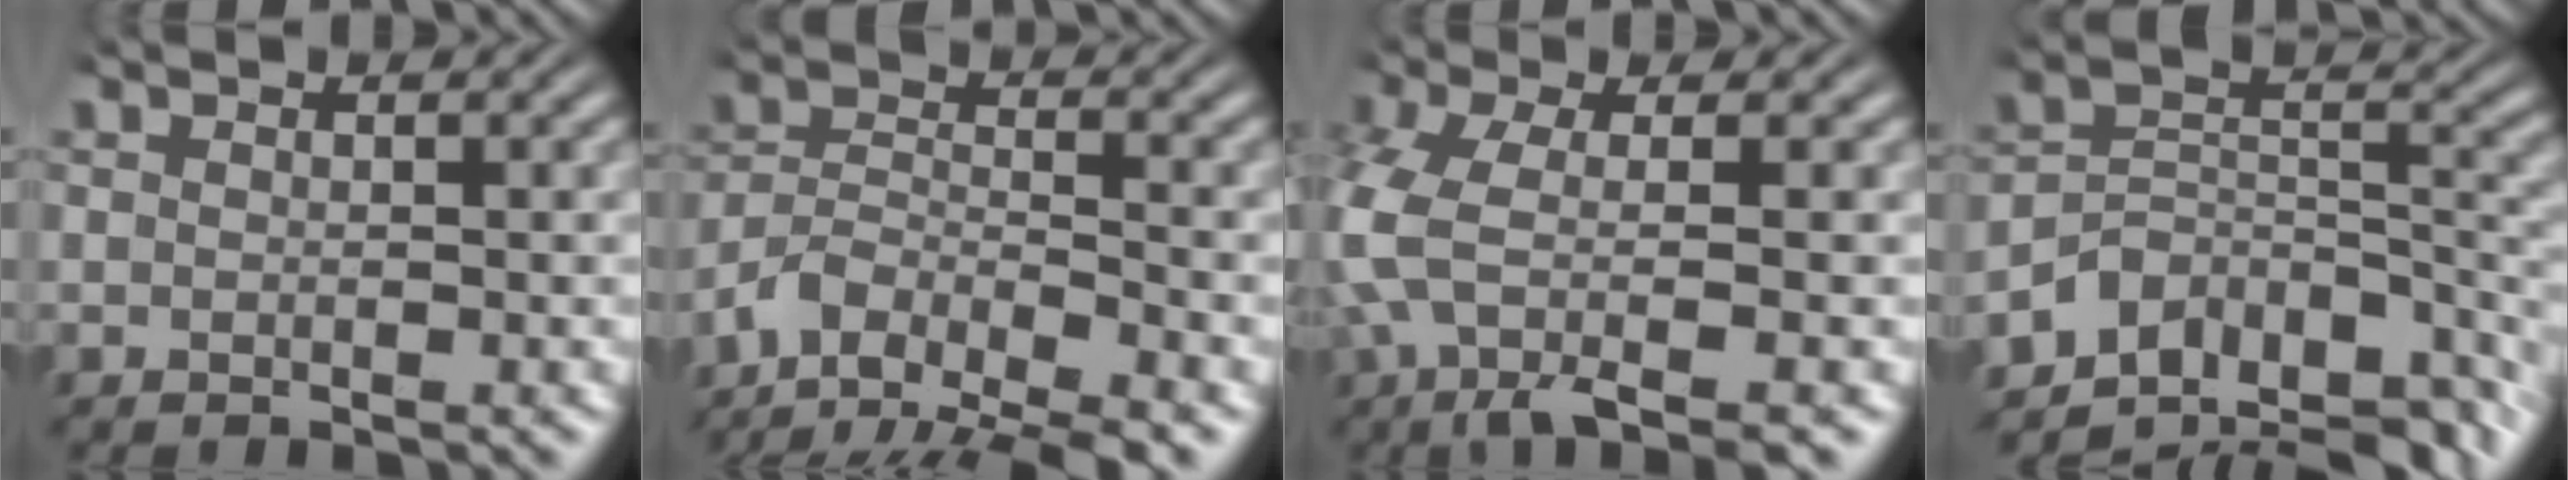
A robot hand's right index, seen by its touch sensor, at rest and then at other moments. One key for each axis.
{"total": 9.5, "fx": -4.1, "fy": 7.1, "fz": 4.7, "tx": -0.105, "ty": -0.035, "tz": -0.065}
{"total": 7.4, "fx": -2.6, "fy": 3.4, "fz": 6.1, "tx": -0.155, "ty": -0.043, "tz": -0.019}
{"total": 14.3, "fx": -7.2, "fy": 9.4, "fz": 8.1, "tx": -0.122, "ty": -0.039, "tz": -0.106}